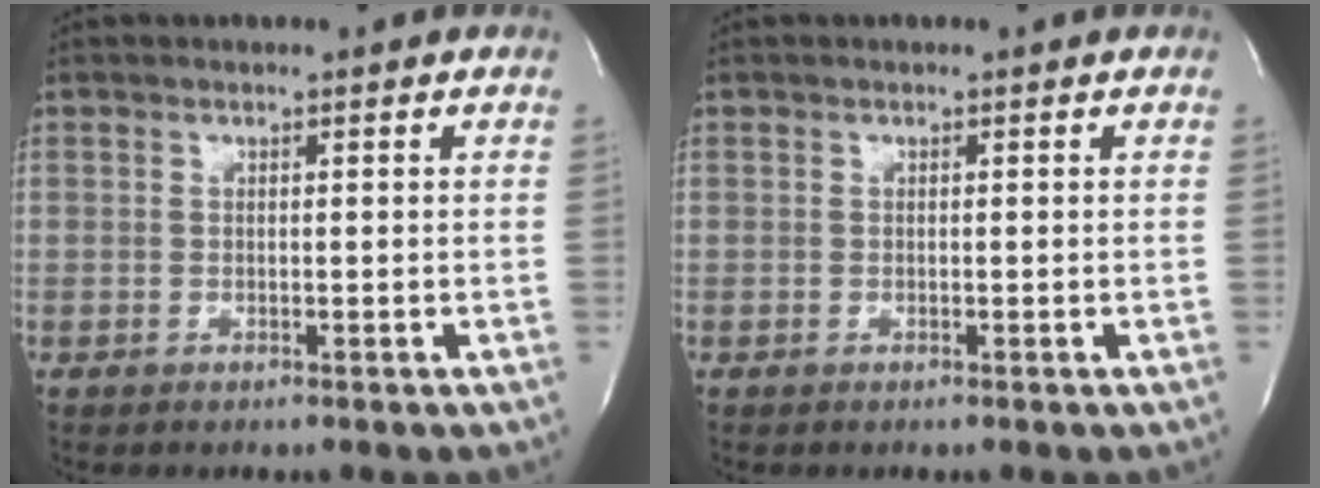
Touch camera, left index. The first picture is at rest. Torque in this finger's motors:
{"motor_torque": [0.00, 0.00, 0.00, 0.00]}